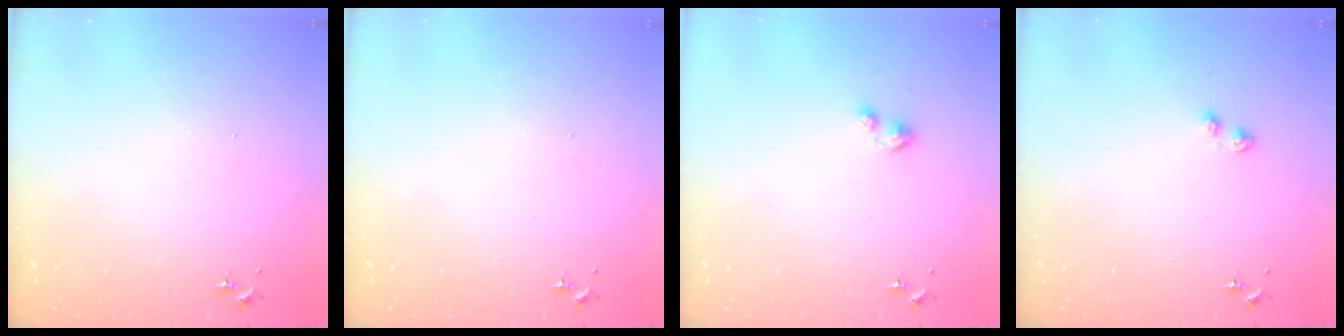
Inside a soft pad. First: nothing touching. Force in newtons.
{"total": 0.0}
{"total": 3.6, "press": 3.5, "slide": 0.4}
{"total": 3.0, "press": 2.9, "slide": 0.5}